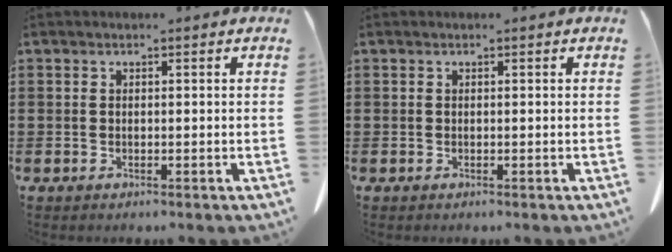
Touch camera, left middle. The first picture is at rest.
{"total": 0.0}